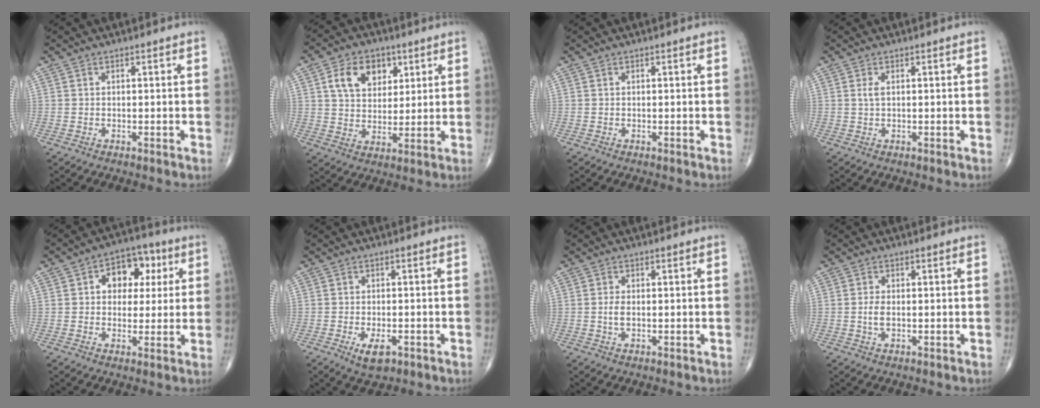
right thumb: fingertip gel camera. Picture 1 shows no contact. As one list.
[{"total": 10.3, "force": [4.1, 7.2, 6.1], "torque": [-0.073, -0.011, 0.074]}, {"total": 0.0}, {"total": 1.2, "force": [0.3, 0.4, 1.1], "torque": [-0.032, 0.004, 0.009]}, {"total": 10.1, "force": [2.8, 7.1, 6.6], "torque": [-0.046, 0.010, 0.037]}, {"total": 4.3, "force": [-1.9, 2.0, 3.3], "torque": [-0.054, -0.003, -0.025]}, {"total": 2.1, "force": [0.0, 1.0, 1.8], "torque": [-0.040, -0.002, -0.002]}, {"total": 2.4, "force": [-0.1, 1.2, 2.1], "torque": [-0.046, -0.002, -0.003]}]